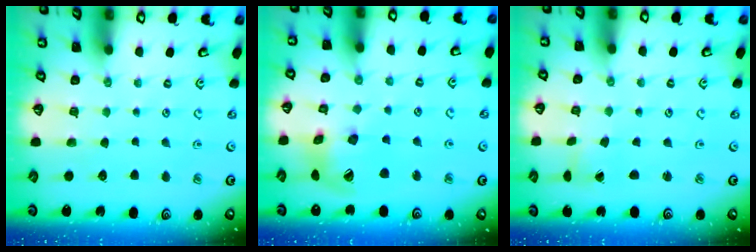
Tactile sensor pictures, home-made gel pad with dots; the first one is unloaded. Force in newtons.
{"total": 15.8, "press": 15.6, "slide": 2.4}
{"total": 0.0}